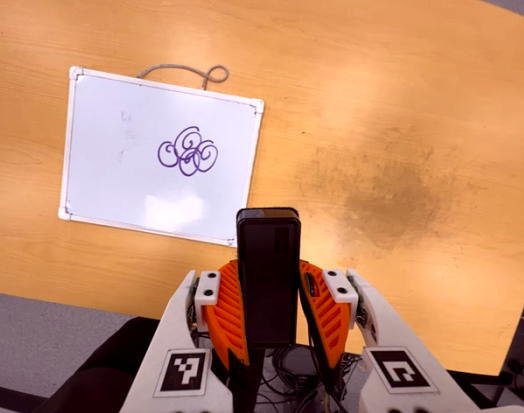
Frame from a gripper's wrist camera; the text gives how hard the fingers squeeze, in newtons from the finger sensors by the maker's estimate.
{"total": 4.5, "left": 3.5, "right": 5.5}